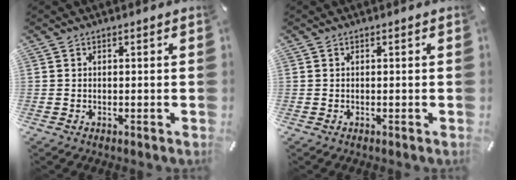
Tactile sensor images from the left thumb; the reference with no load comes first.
{"total": 0.0}